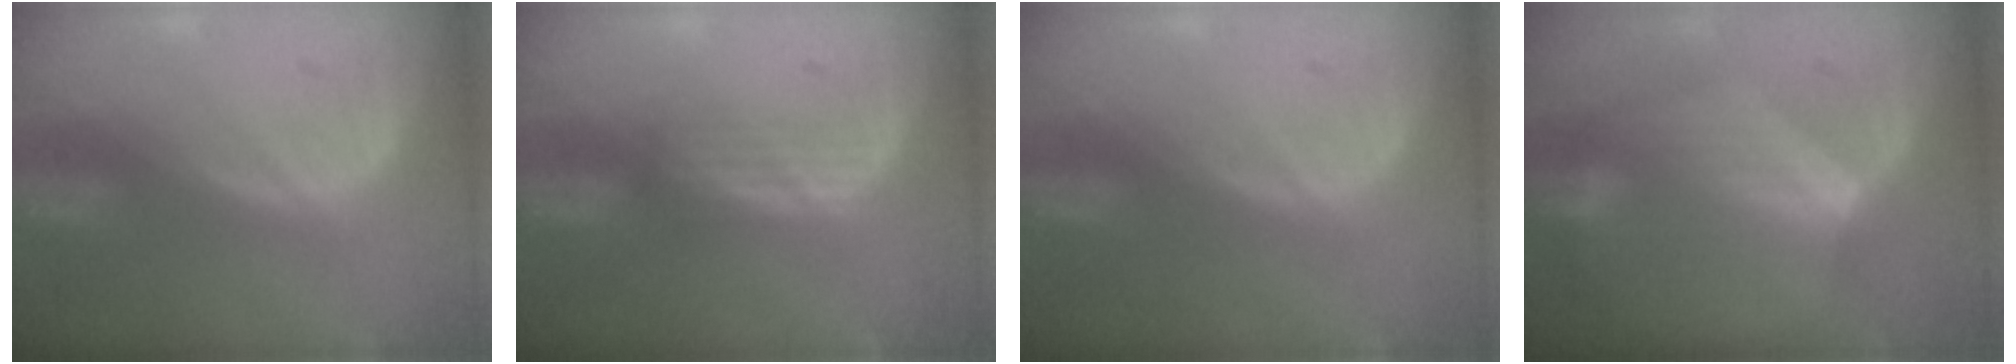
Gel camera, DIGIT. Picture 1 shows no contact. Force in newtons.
{"total": 2.4, "press": 2.3, "slide": 0.6}
{"total": 0.0}
{"total": 7.0, "press": 6.6, "slide": 2.3}